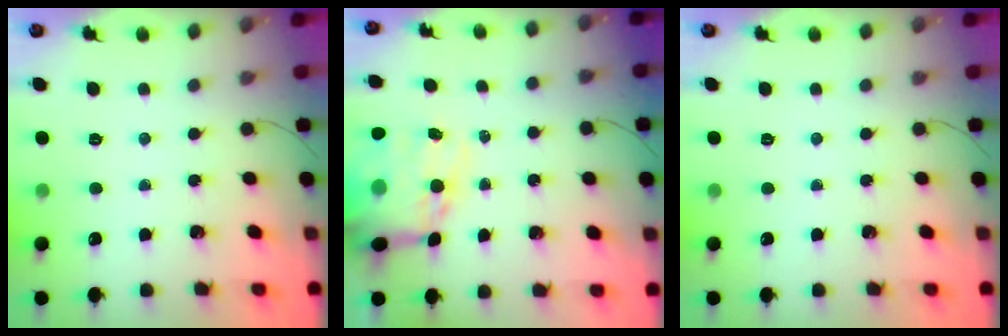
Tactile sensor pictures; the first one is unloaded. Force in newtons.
{"total": 17.4, "press": 16.9, "slide": 4.2}
{"total": 0.0}